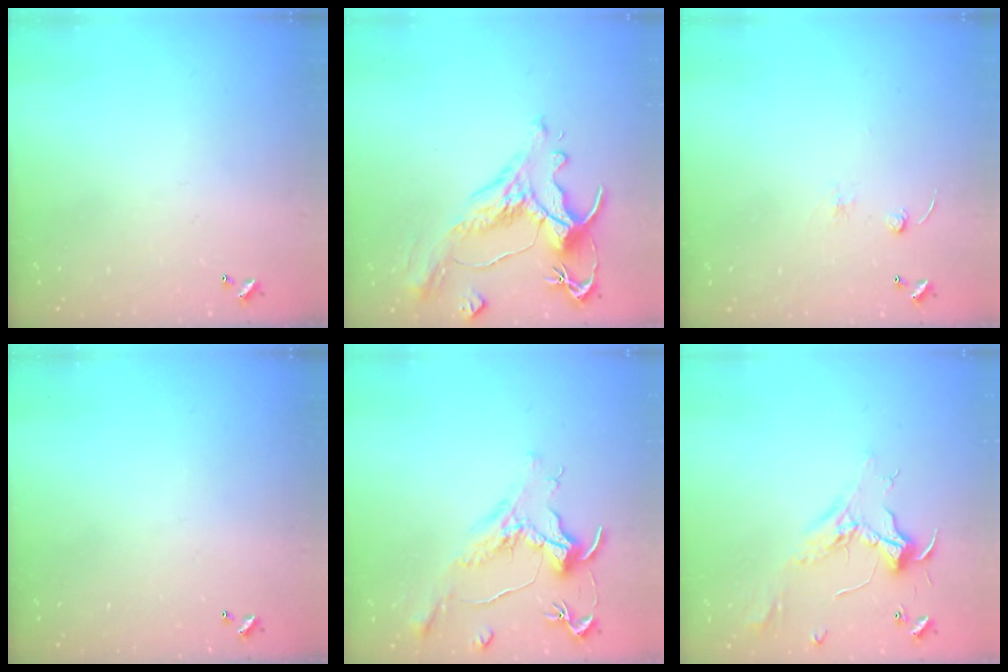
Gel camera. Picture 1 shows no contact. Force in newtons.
{"total": 1.7, "press": 0.9, "slide": 1.5}
{"total": 2.5, "press": 2.4, "slide": 0.8}
{"total": 0.0}
{"total": 1.5, "press": 1.2, "slide": 0.9}
{"total": 2.4, "press": 2.3, "slide": 0.7}